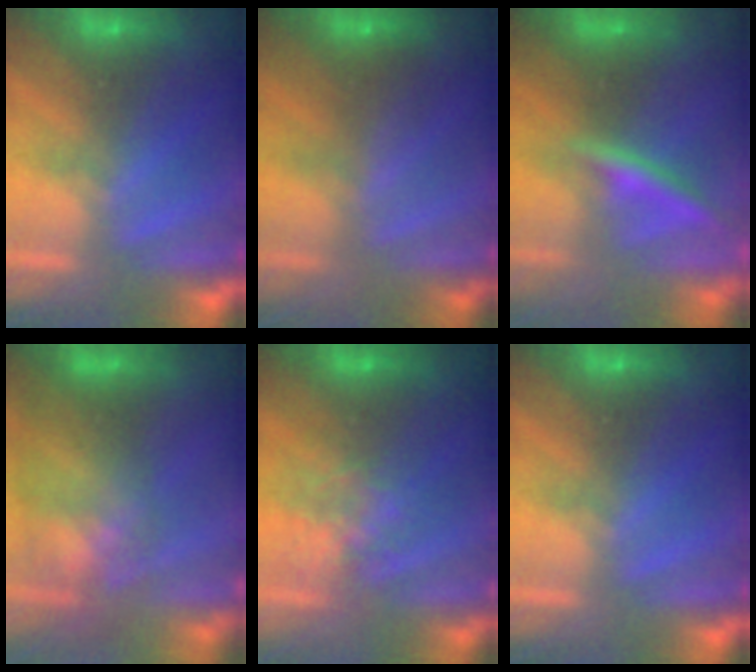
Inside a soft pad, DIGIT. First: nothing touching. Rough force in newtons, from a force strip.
{"total": 2.1}
{"total": 2.5}
{"total": 7.5}
{"total": 3.9}
{"total": 0.0}